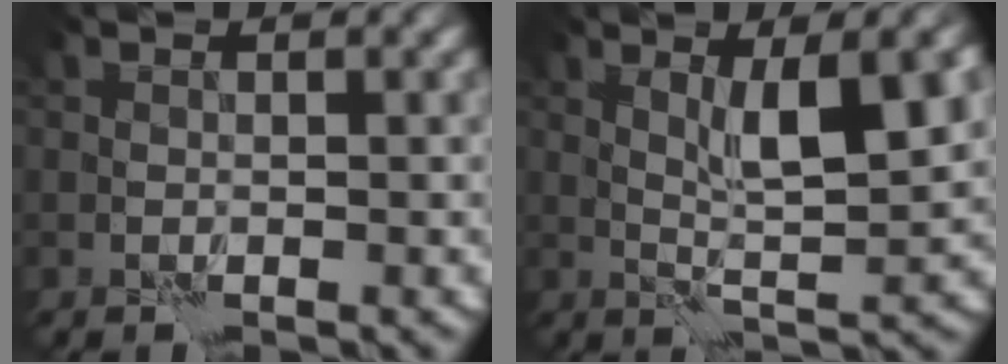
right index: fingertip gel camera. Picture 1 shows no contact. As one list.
[{"total": 6.0, "force": [1.9, 1.0, 5.6], "torque": [-0.092, -0.002, 0.034]}]